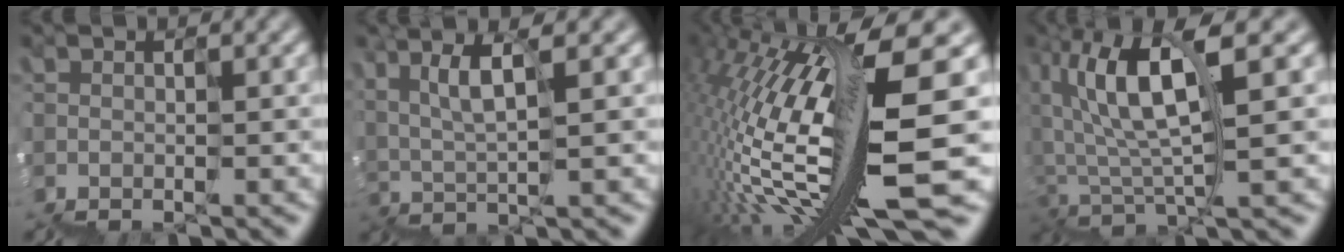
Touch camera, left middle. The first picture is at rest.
{"total": 3.0, "force": [2.0, 0.2, 2.2], "torque": [-0.034, 0.008, 0.045]}
{"total": 14.0, "force": [-0.2, 2.0, 13.9], "torque": [-0.257, 0.008, 0.017]}
{"total": 6.5, "force": [1.6, 1.6, 6.1], "torque": [-0.107, 0.021, 0.027]}